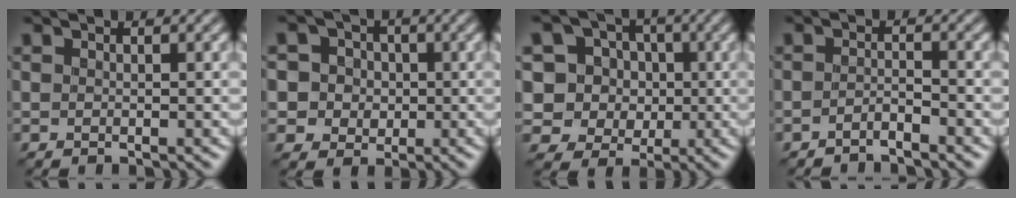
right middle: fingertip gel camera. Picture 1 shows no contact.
{"total": 6.1, "force": [1.3, 5.7, 1.9], "torque": [-0.029, 0.035, -0.001]}
{"total": 8.9, "force": [2.0, 8.0, 3.2], "torque": [-0.079, 0.030, 0.018]}
{"total": 1.4, "force": [-1.2, 0.2, 0.8], "torque": [-0.015, 0.003, -0.024]}